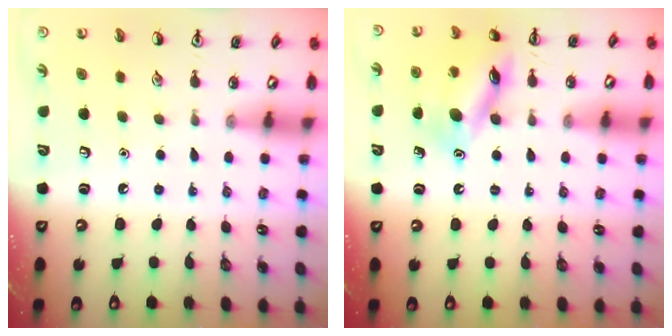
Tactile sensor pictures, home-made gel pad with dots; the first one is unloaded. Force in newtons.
{"total": 14.1, "press": 14.0, "slide": 1.1}